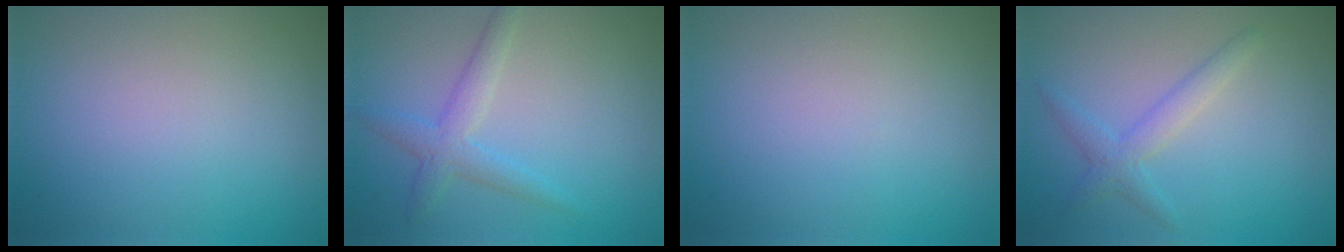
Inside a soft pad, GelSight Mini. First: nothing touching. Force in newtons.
{"total": 2.7, "press": 2.7, "slide": 0.1}
{"total": 0.0}
{"total": 2.3, "press": 2.3, "slide": 0.1}